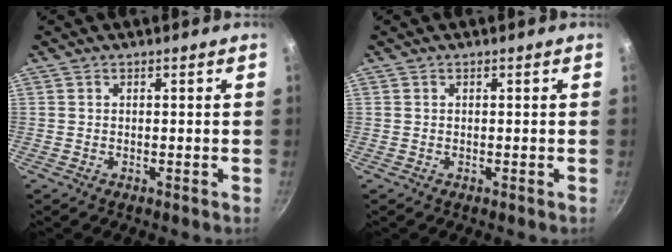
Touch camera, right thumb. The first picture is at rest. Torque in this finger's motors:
{"motor_torque": [-0.14, 0.03, -0.03, 0.03, 0.00]}